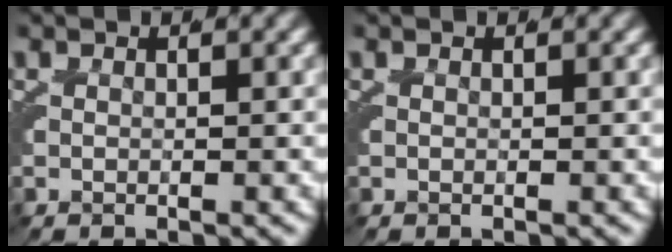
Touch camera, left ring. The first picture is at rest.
{"total": 0.0}